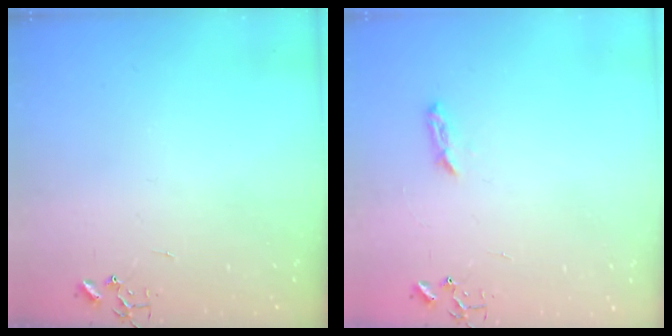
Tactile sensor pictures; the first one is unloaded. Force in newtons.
{"total": 5.5, "press": 5.5, "slide": 0.5}